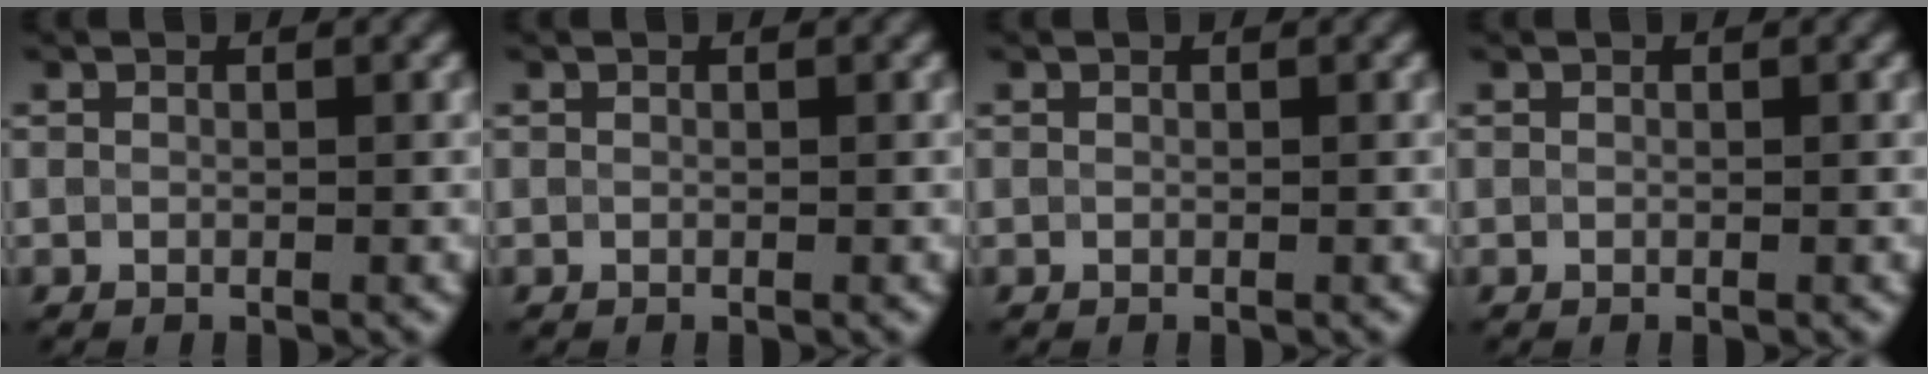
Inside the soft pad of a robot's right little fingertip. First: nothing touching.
{"total": 0.0}
{"total": 0.0}
{"total": 0.0}